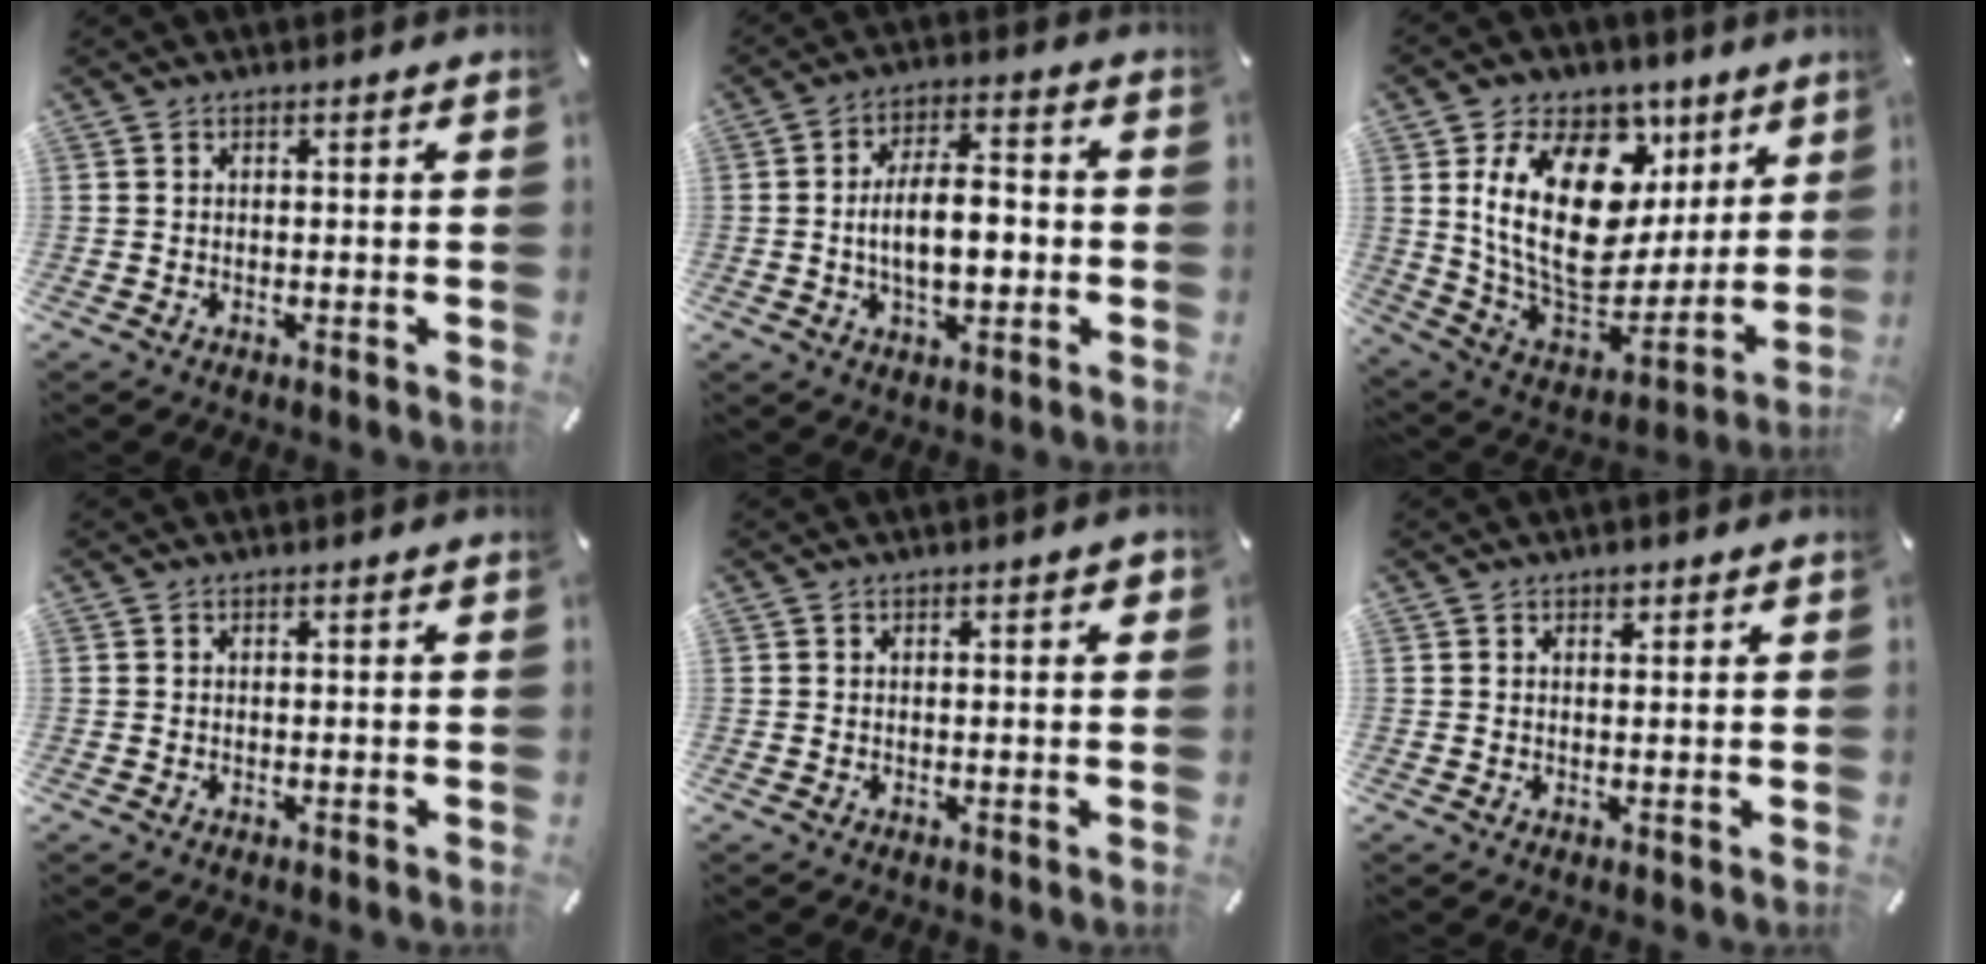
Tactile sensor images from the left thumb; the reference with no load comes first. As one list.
[{"total": 10.7, "force": [-1.4, 5.8, 8.9], "torque": [-0.149, 0.006, -0.032]}, {"total": 23.2, "force": [7.5, 15.9, 15.2], "torque": [-0.275, -0.050, 0.134]}, {"total": 0.0}, {"total": 1.2, "force": [0.3, 0.3, 1.1], "torque": [-0.013, -0.001, 0.003]}, {"total": 1.4, "force": [0.9, 0.8, 0.9], "torque": [-0.011, -0.002, 0.014]}]